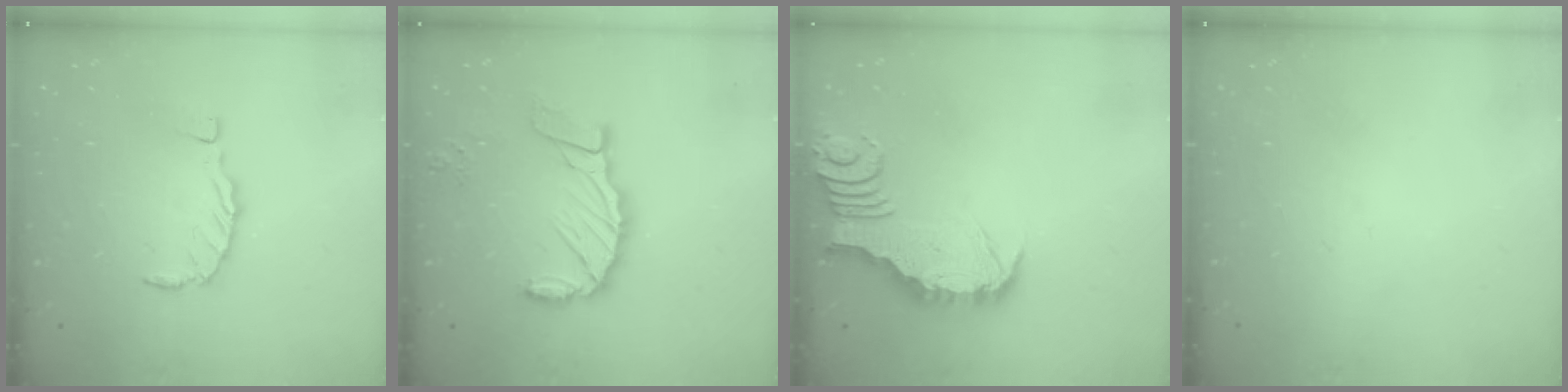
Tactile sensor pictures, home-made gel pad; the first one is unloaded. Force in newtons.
{"total": 12.9, "press": 12.8, "slide": 1.6}
{"total": 3.4, "press": 3.4, "slide": 0.1}
{"total": 0.0}